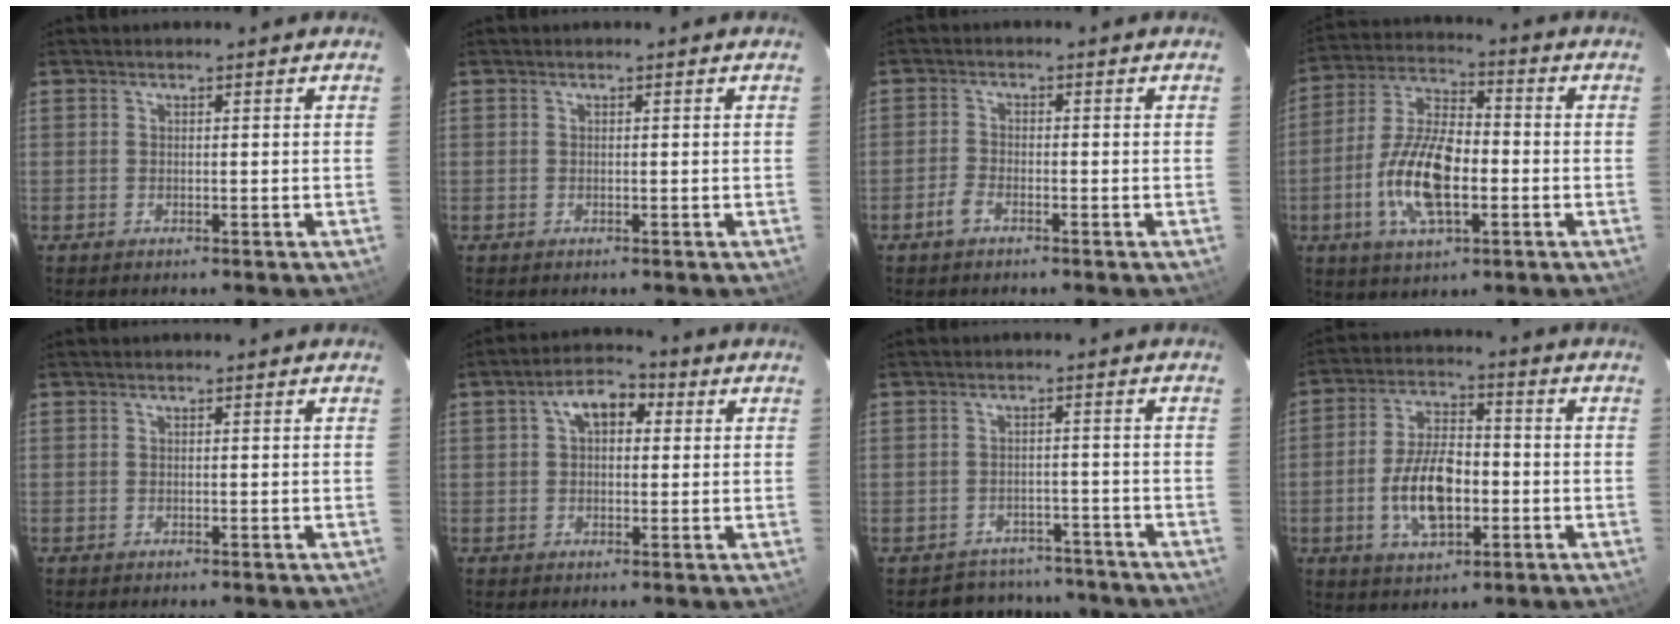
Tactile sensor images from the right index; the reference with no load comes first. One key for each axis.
{"total": 0.0}
{"total": 2.6, "fx": -1.9, "fy": 1.1, "fz": 1.4, "tx": -0.043, "ty": 0.003, "tz": -0.040}
{"total": 14.2, "fx": -3.7, "fy": 6.0, "fz": 12.3, "tx": -0.256, "ty": 0.001, "tz": -0.070}
{"total": 0.0}
{"total": 6.8, "fx": 1.9, "fy": 4.2, "fz": 5.0, "tx": -0.084, "ty": 0.030, "tz": 0.031}
{"total": 8.4, "fx": -7.0, "fy": 4.5, "fz": 0.4, "tx": -0.013, "ty": 0.033, "tz": -0.086}
{"total": 11.8, "fx": -2.9, "fy": 6.0, "fz": 9.8, "tx": -0.192, "ty": 0.008, "tz": -0.045}